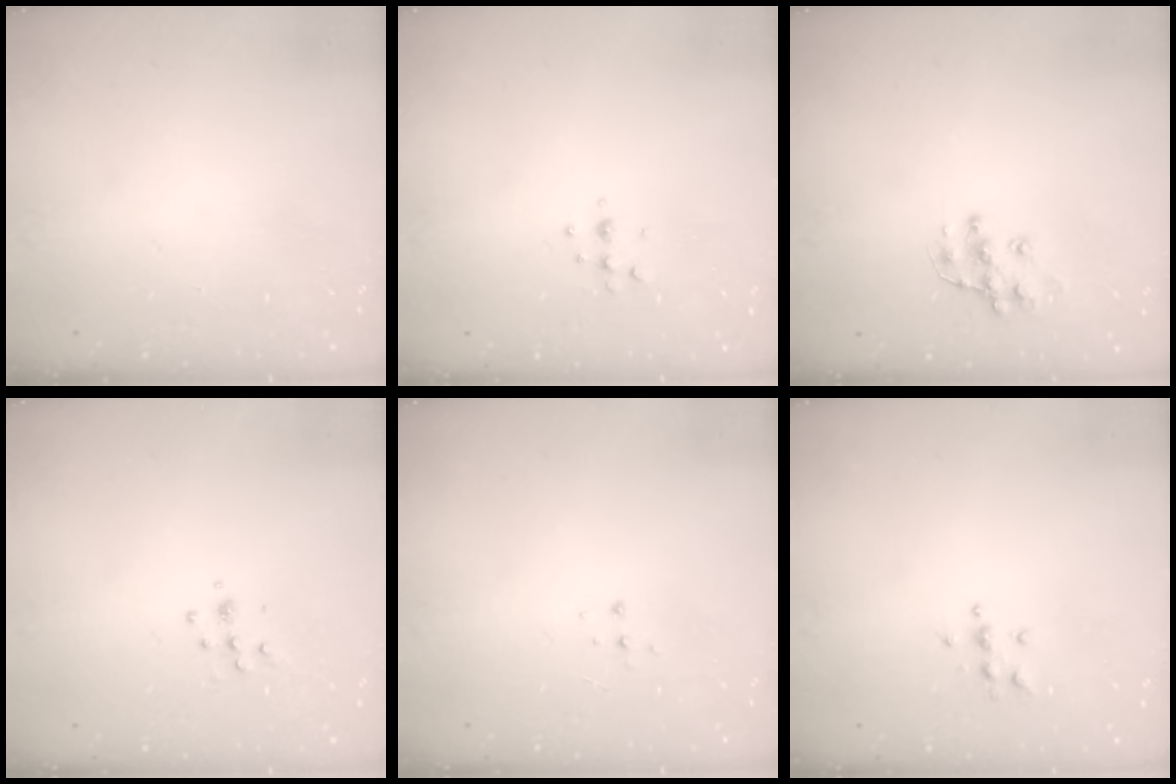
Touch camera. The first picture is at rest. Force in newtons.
{"total": 4.5, "press": 4.4, "slide": 0.8}
{"total": 10.2, "press": 10.2, "slide": 0.8}
{"total": 5.4, "press": 5.4, "slide": 0.6}
{"total": 4.2, "press": 4.2, "slide": 0.5}
{"total": 5.0, "press": 4.9, "slide": 0.5}